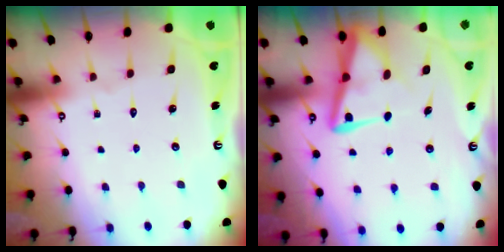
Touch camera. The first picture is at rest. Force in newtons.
{"total": 8.4, "press": 8.3, "slide": 0.9}